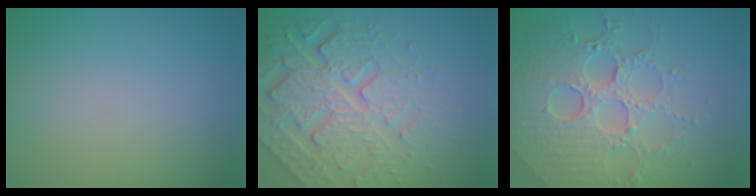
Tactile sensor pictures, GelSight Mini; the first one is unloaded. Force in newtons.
{"total": 6.9, "press": 5.5, "slide": 4.2}
{"total": 8.0, "press": 5.9, "slide": 5.5}